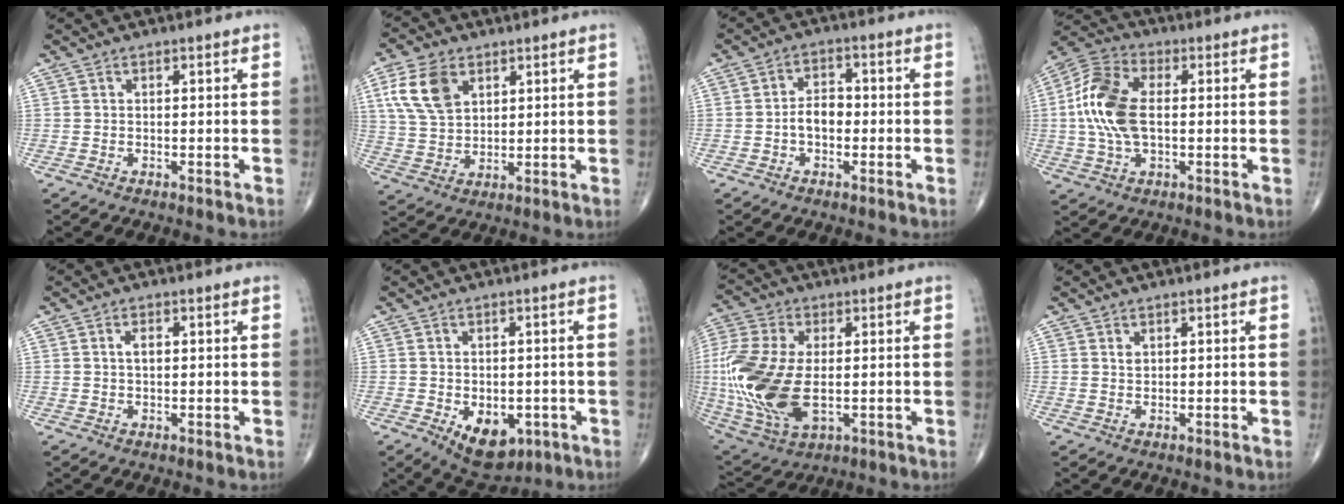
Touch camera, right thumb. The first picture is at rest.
{"total": 10.1, "force": [4.2, 6.5, 6.5], "torque": [-0.118, -0.009, 0.086]}
{"total": 4.7, "force": [-1.0, 3.1, 3.4], "torque": [-0.047, 0.019, -0.024]}
{"total": 13.7, "force": [0.4, 7.7, 11.3], "torque": [-0.243, 0.018, 0.001]}
{"total": 2.0, "force": [0.3, 1.1, 1.6], "torque": [-0.031, 0.003, 0.006]}
{"total": 9.2, "force": [-3.3, 5.7, 6.4], "torque": [-0.073, 0.001, -0.034]}
{"total": 21.3, "force": [-1.1, 11.8, 17.7], "torque": [-0.418, -0.021, -0.008]}
{"total": 1.0, "force": [0.5, 0.6, 0.6], "torque": [-0.008, -0.002, 0.011]}